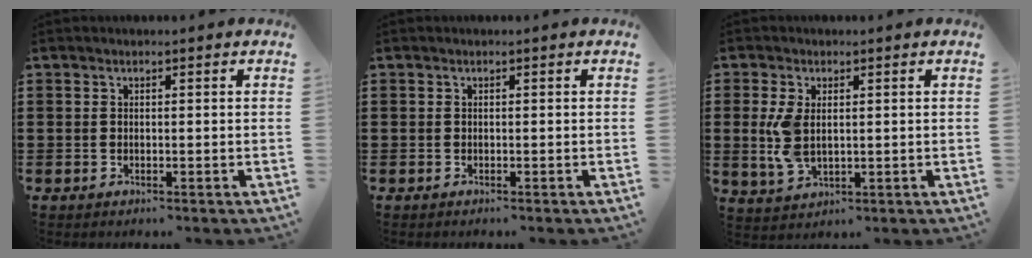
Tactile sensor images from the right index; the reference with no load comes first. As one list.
[{"total": 0.0}, {"total": 5.4, "force": [0.3, 3.0, 4.4], "torque": [-0.109, 0.000, 0.002]}]